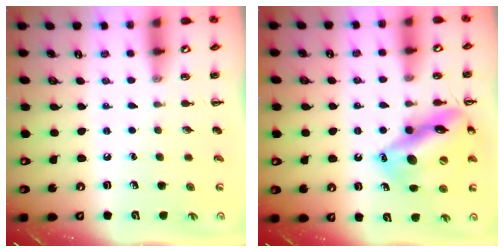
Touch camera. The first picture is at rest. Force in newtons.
{"total": 17.4, "press": 17.4, "slide": 1.7}